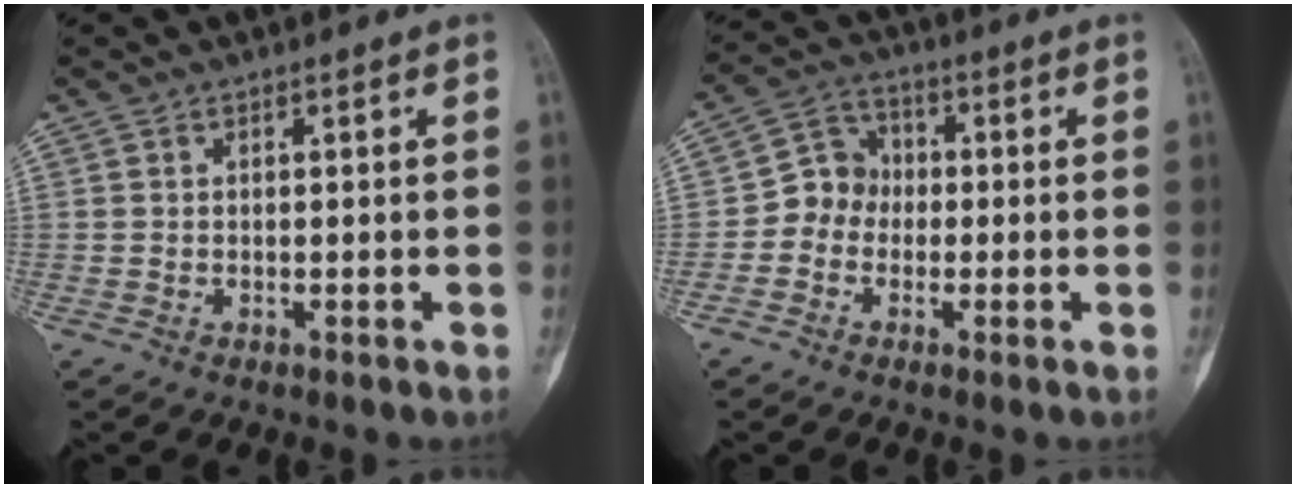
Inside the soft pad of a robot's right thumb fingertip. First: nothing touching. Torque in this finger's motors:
{"motor_torque": [0.07, -0.02, 0.07, -0.07, 0.06]}